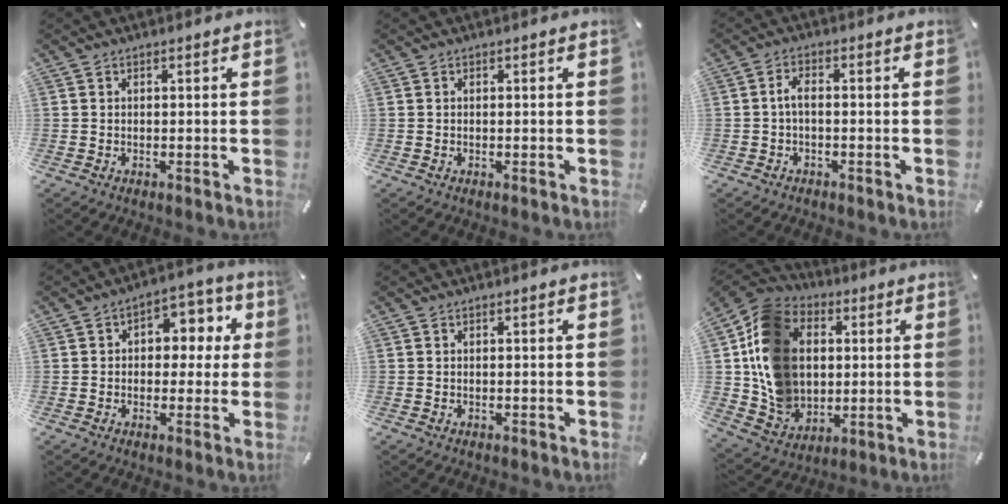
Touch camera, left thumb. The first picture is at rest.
{"total": 0.0}
{"total": 2.8, "force": [-0.8, 1.4, 2.3], "torque": [-0.051, 0.007, -0.018]}
{"total": 7.3, "force": [0.5, 5.7, 4.5], "torque": [-0.052, 0.007, 0.001]}
{"total": 0.0}
{"total": 16.6, "force": [2.0, 14.4, 8.1], "torque": [-0.178, 0.002, 0.043]}